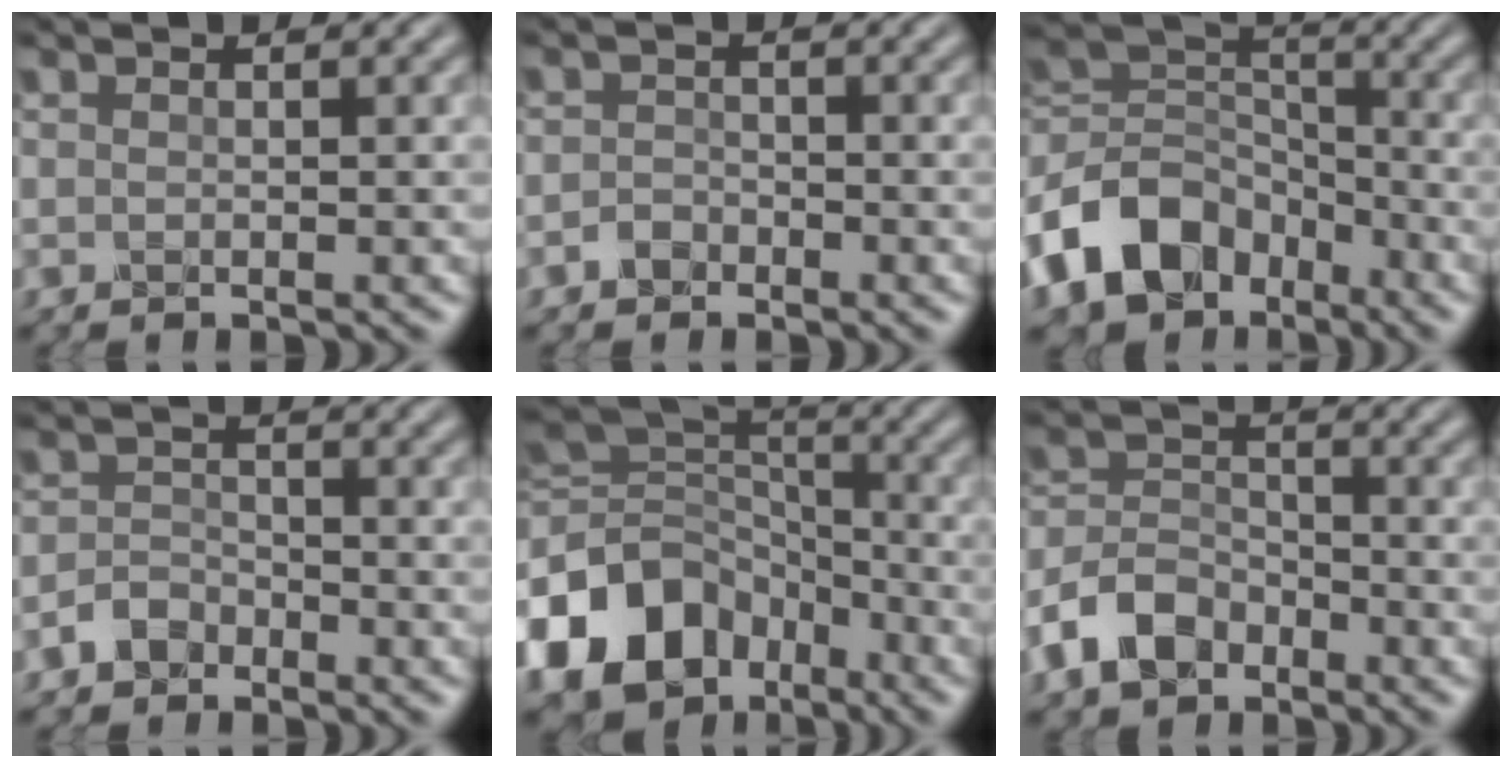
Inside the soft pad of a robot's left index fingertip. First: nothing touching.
{"total": 1.4, "force": [-1.0, 0.9, 0.3], "torque": [-0.002, 0.004, -0.020]}
{"total": 10.1, "force": [-5.3, 7.1, 4.9], "torque": [-0.099, 0.001, -0.120]}
{"total": 2.2, "force": [-1.6, 1.3, 0.6], "torque": [-0.007, 0.008, -0.035]}
{"total": 14.1, "force": [-7.2, 9.9, 7.0], "torque": [-0.167, 0.002, -0.145]}
{"total": 5.2, "force": [-3.2, 3.4, 2.3], "torque": [-0.050, 0.001, -0.071]}